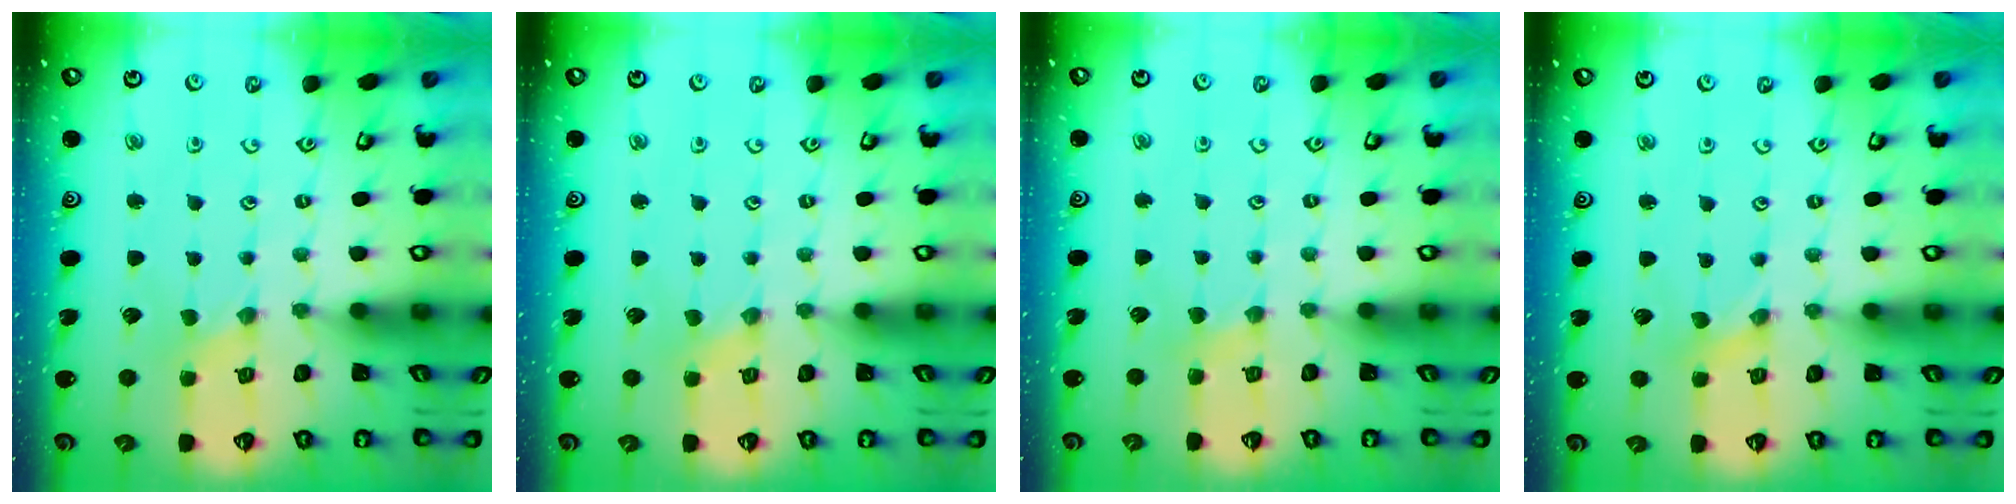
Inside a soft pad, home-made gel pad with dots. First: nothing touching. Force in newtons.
{"total": 0.0}
{"total": 2.4, "press": 2.4, "slide": 0.4}
{"total": 0.0}